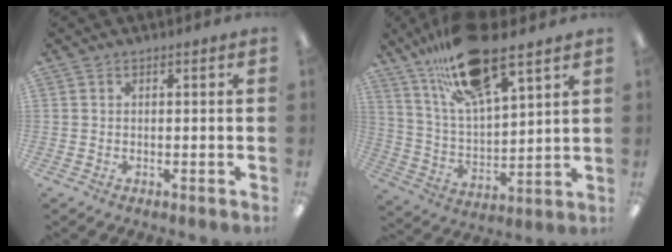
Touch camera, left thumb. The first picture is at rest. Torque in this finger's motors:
{"motor_torque": [0.55, 0.52, 1.41, -1.36, 0.18]}